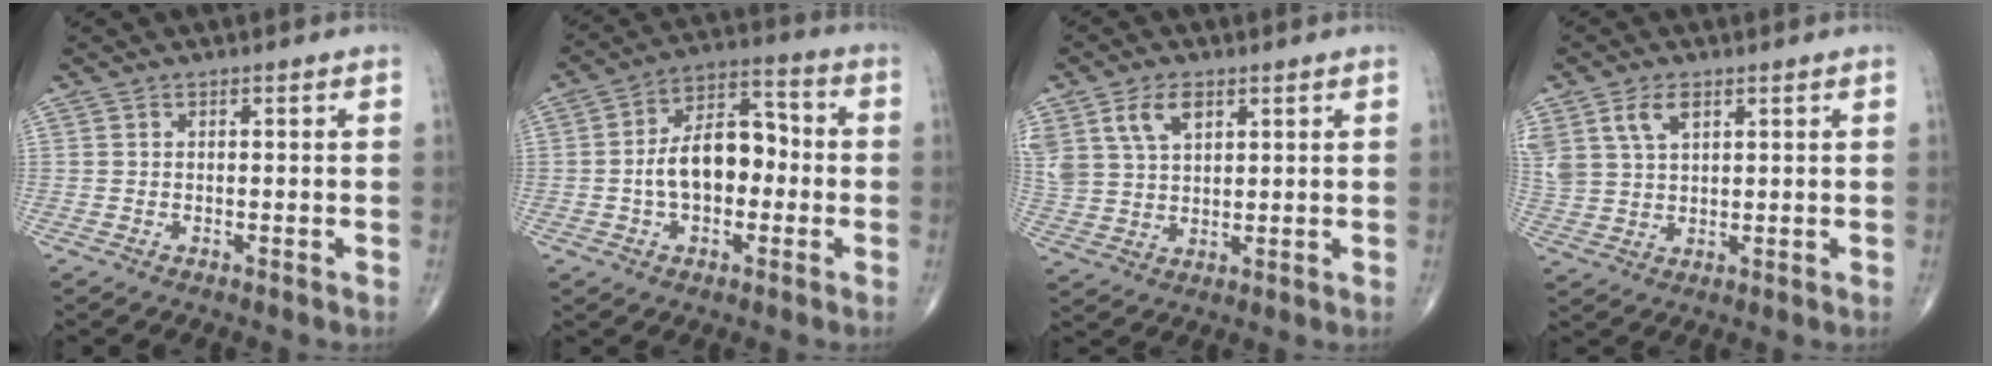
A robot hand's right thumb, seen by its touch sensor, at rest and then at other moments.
{"total": 13.8, "force": [-1.3, 8.4, 10.8], "torque": [-0.160, 0.042, -0.028]}
{"total": 9.4, "force": [4.6, 5.8, 5.8], "torque": [-0.112, -0.009, 0.097]}
{"total": 8.1, "force": [4.0, 4.9, 5.1], "torque": [-0.107, -0.005, 0.086]}